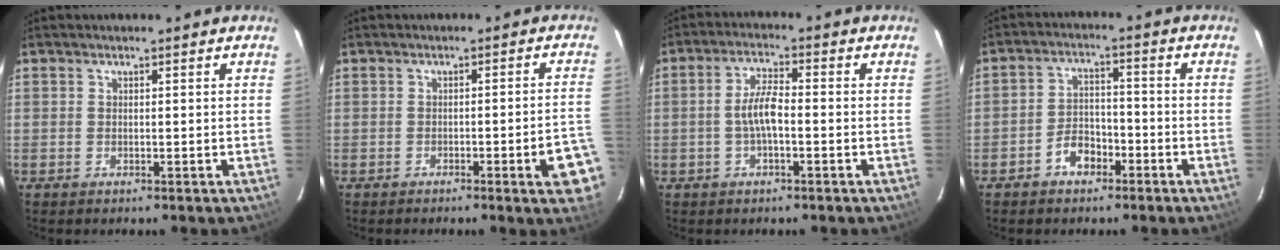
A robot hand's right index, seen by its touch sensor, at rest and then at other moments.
{"total": 6.2, "force": [-3.1, 0.6, 5.3], "torque": [-0.066, 0.000, -0.035]}
{"total": 5.0, "force": [-1.2, 1.5, 4.6], "torque": [-0.095, 0.011, -0.024]}
{"total": 5.2, "force": [-3.3, 3.5, 2.0], "torque": [-0.045, 0.020, -0.047]}